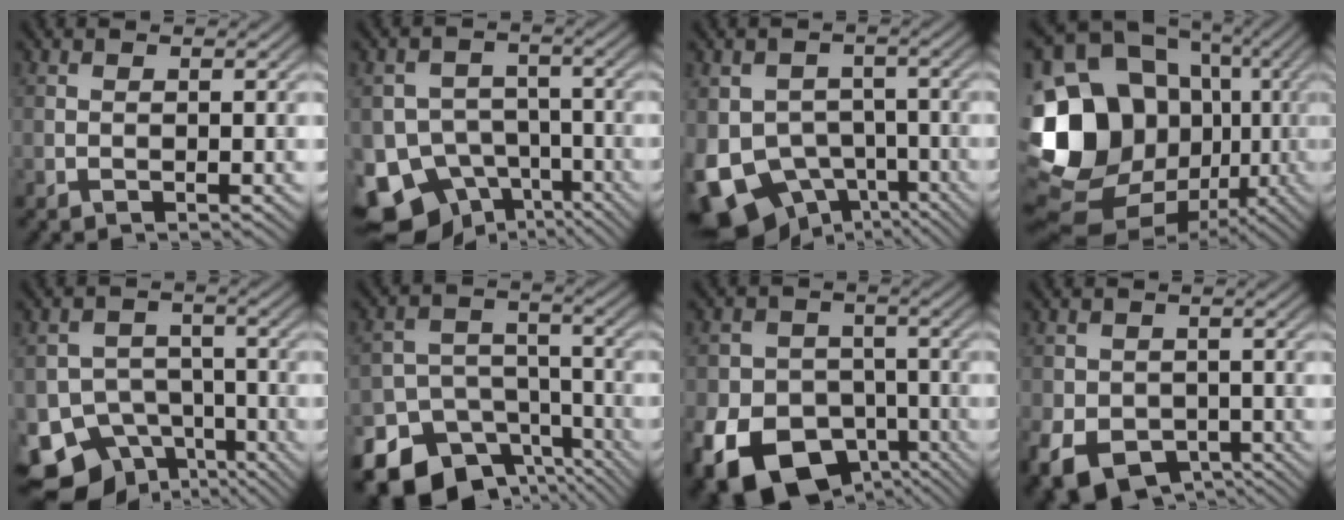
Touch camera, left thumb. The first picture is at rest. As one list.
[{"total": 13.3, "force": [-8.5, 9.3, 4.2], "torque": [-0.098, -0.033, -0.129]}, {"total": 10.1, "force": [-4.3, 7.6, 5.1], "torque": [-0.107, -0.024, -0.085]}, {"total": 20.6, "force": [-1.0, 17.4, 11.0], "torque": [-0.235, -0.031, -0.022]}, {"total": 13.4, "force": [-9.0, 9.1, 4.1], "torque": [-0.093, -0.035, -0.125]}, {"total": 17.0, "force": [-11.5, 11.5, 4.7], "torque": [-0.117, -0.068, -0.158]}, {"total": 16.7, "force": [-8.7, 12.3, 7.3], "torque": [-0.149, -0.057, -0.147]}, {"total": 7.9, "force": [-3.7, 5.9, 3.8], "torque": [-0.077, -0.027, -0.052]}]